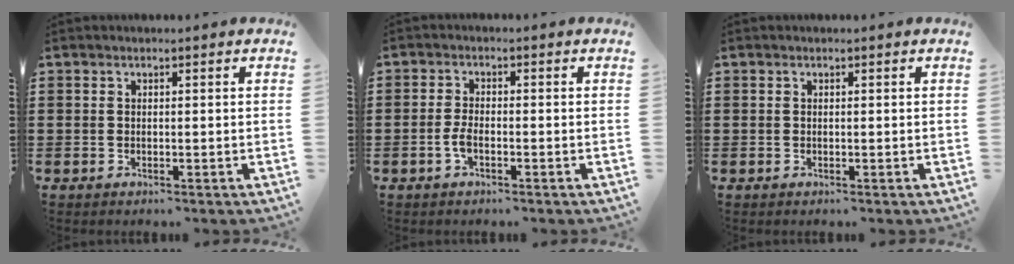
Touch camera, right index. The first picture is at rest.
{"total": 2.5, "force": [-0.9, 0.9, 2.1], "torque": [-0.055, -0.003, -0.020]}
{"total": 0.0}